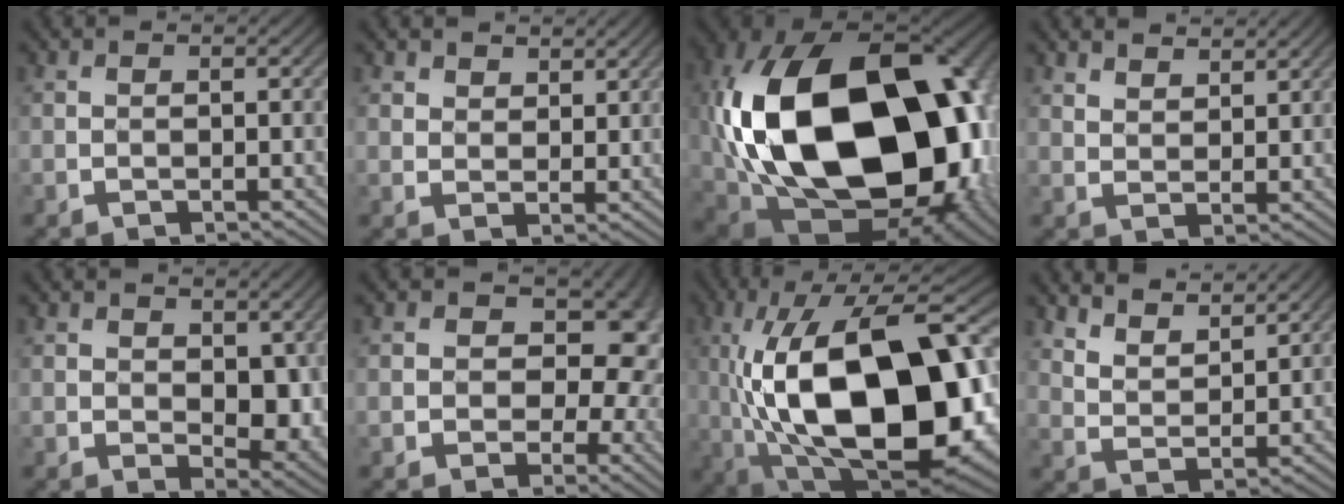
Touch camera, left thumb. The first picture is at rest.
{"total": 3.8, "force": [2.6, 2.4, 1.4], "torque": [-0.044, -0.010, 0.047]}
{"total": 22.7, "force": [-0.3, 14.7, 17.2], "torque": [-0.404, -0.054, 0.037]}
{"total": 4.6, "force": [3.7, 2.0, 1.9], "torque": [-0.042, -0.011, 0.075]}
{"total": 7.8, "force": [1.4, 5.1, 5.8], "torque": [-0.119, -0.013, 0.029]}
{"total": 12.9, "force": [1.2, 9.6, 8.6], "torque": [-0.104, 0.013, 0.018]}
{"total": 19.8, "force": [-2.4, 10.4, 16.7], "torque": [-0.321, -0.002, -0.043]}
{"total": 8.5, "force": [7.0, 2.9, 3.7], "torque": [-0.084, -0.027, 0.128]}